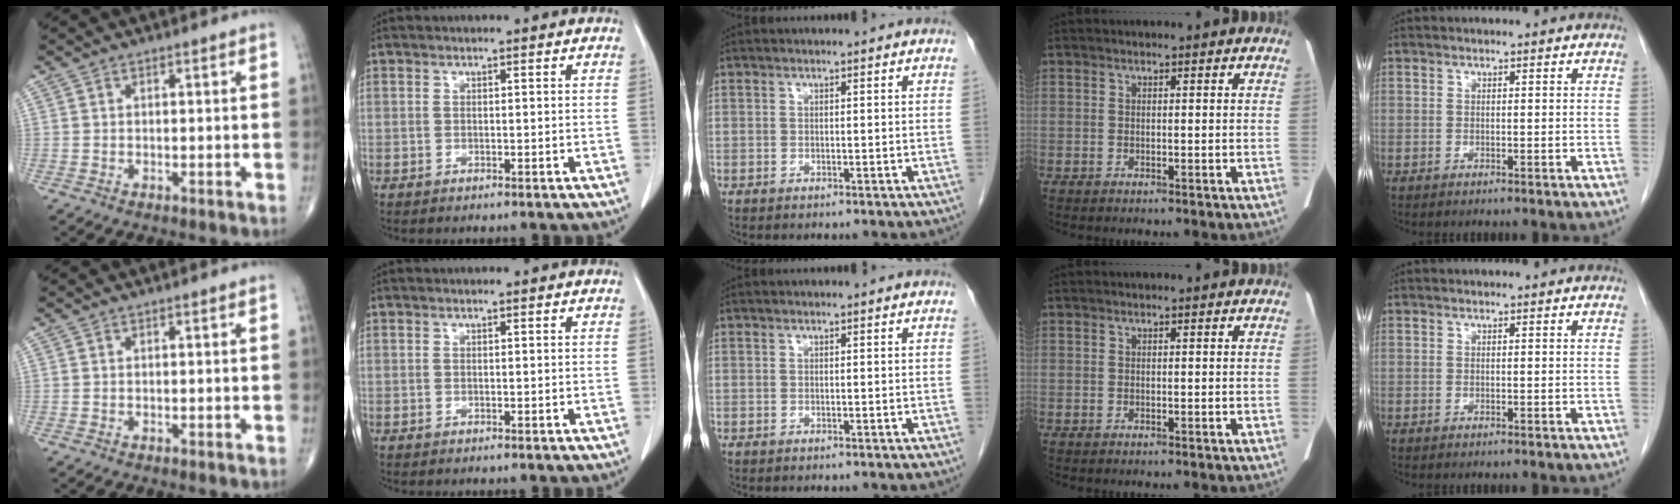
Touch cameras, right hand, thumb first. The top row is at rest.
{}